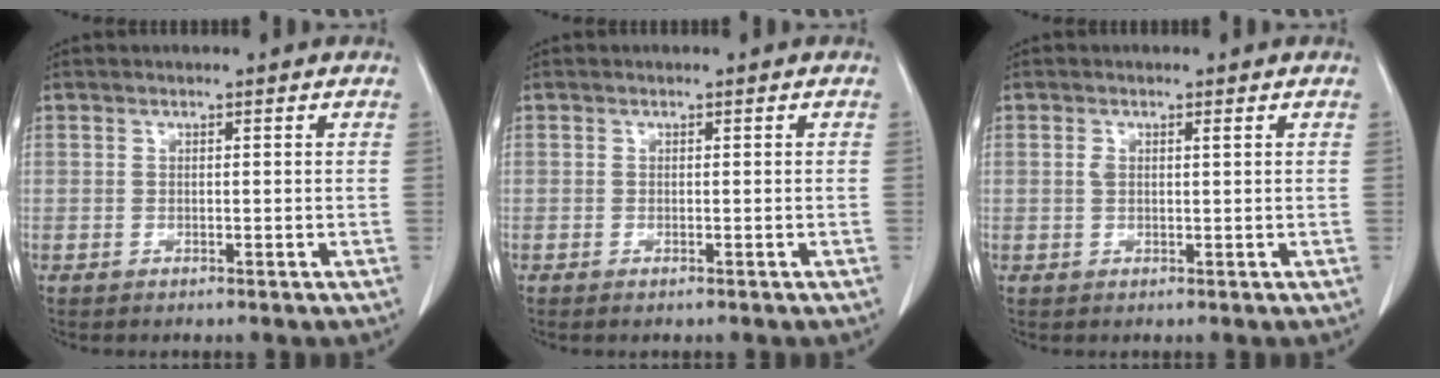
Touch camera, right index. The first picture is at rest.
{"total": 0.6, "force": [-0.4, 0.1, 0.5], "torque": [-0.010, -0.002, -0.004]}
{"total": 1.4, "force": [0.5, 0.5, 1.3], "torque": [-0.032, 0.008, 0.011]}